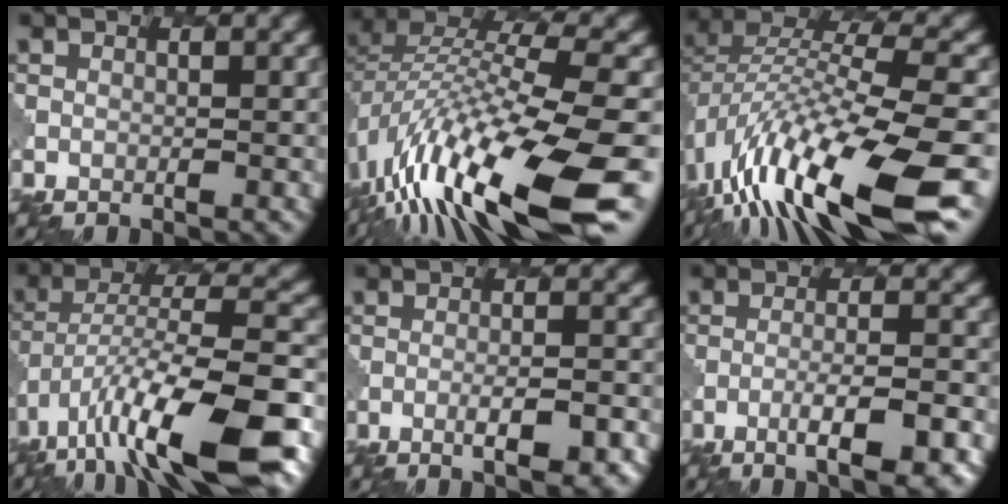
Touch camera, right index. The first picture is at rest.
{"total": 16.1, "force": [-8.0, 4.0, 13.4], "torque": [-0.271, 0.007, -0.135]}
{"total": 14.6, "force": [-7.7, 4.2, 11.7], "torque": [-0.233, 0.003, -0.131]}
{"total": 12.8, "force": [-6.9, 3.8, 10.1], "torque": [-0.177, 0.003, -0.114]}
{"total": 4.0, "force": [-1.6, 0.8, 3.5], "torque": [-0.056, 0.002, -0.021]}
{"total": 5.5, "force": [-2.6, 1.1, 4.7], "torque": [-0.072, 0.002, -0.039]}